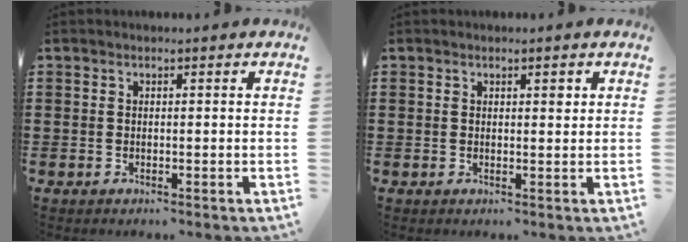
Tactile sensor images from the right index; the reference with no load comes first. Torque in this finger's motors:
{"motor_torque": [-0.40, 0.17, 0.13, 0.00]}